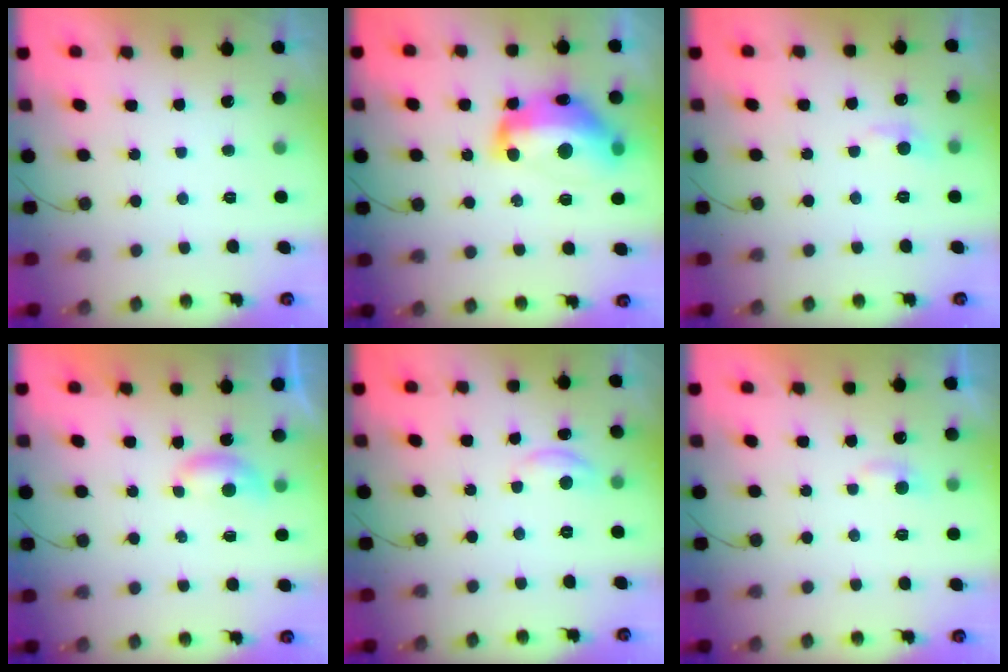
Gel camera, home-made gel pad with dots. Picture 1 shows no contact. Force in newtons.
{"total": 17.3, "press": 17.2, "slide": 1.5}
{"total": 6.9, "press": 6.9, "slide": 0.8}
{"total": 3.6, "press": 3.6, "slide": 0.4}
{"total": 4.7, "press": 4.6, "slide": 0.4}
{"total": 3.6, "press": 3.5, "slide": 0.4}